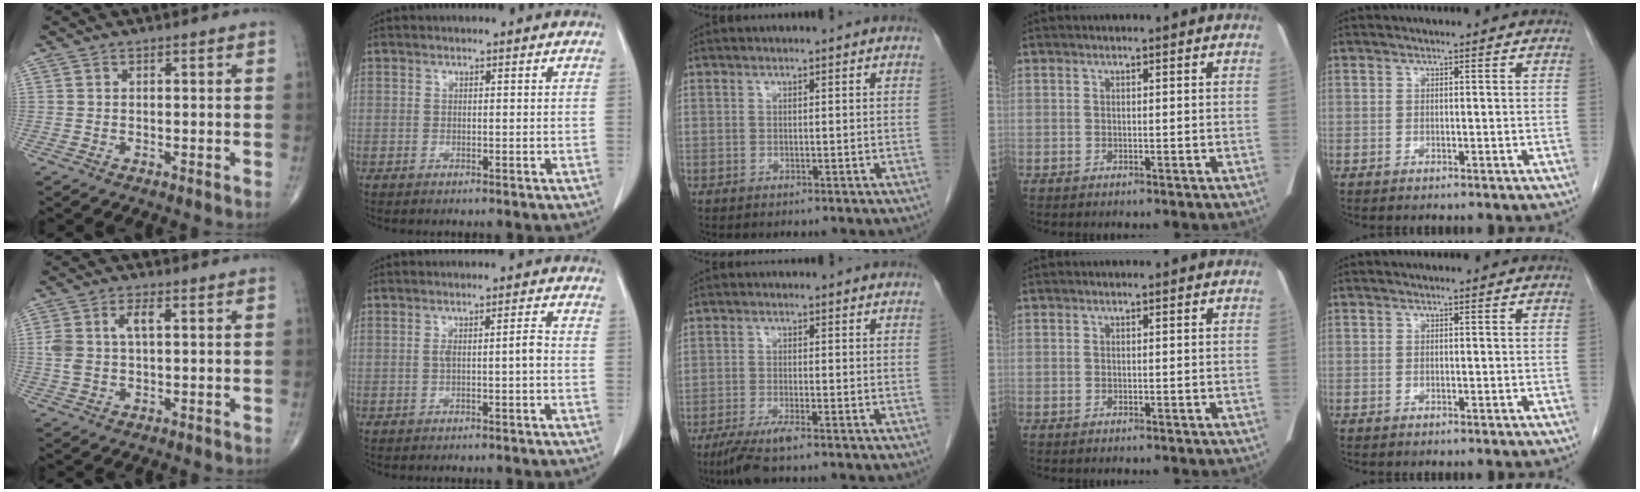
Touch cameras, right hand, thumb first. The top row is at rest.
{"thumb": {"total": 5.7, "force": [1.2, 2.8, 4.8], "torque": [-0.114, 0.015, 0.025]}, "index": {"total": 2.9, "force": [-0.4, 0.2, 2.9], "torque": [-0.053, 0.008, -0.005]}, "middle": {"total": 4.5, "force": [-3.1, 0.1, 3.2], "torque": [-0.064, -0.013, -0.059]}}